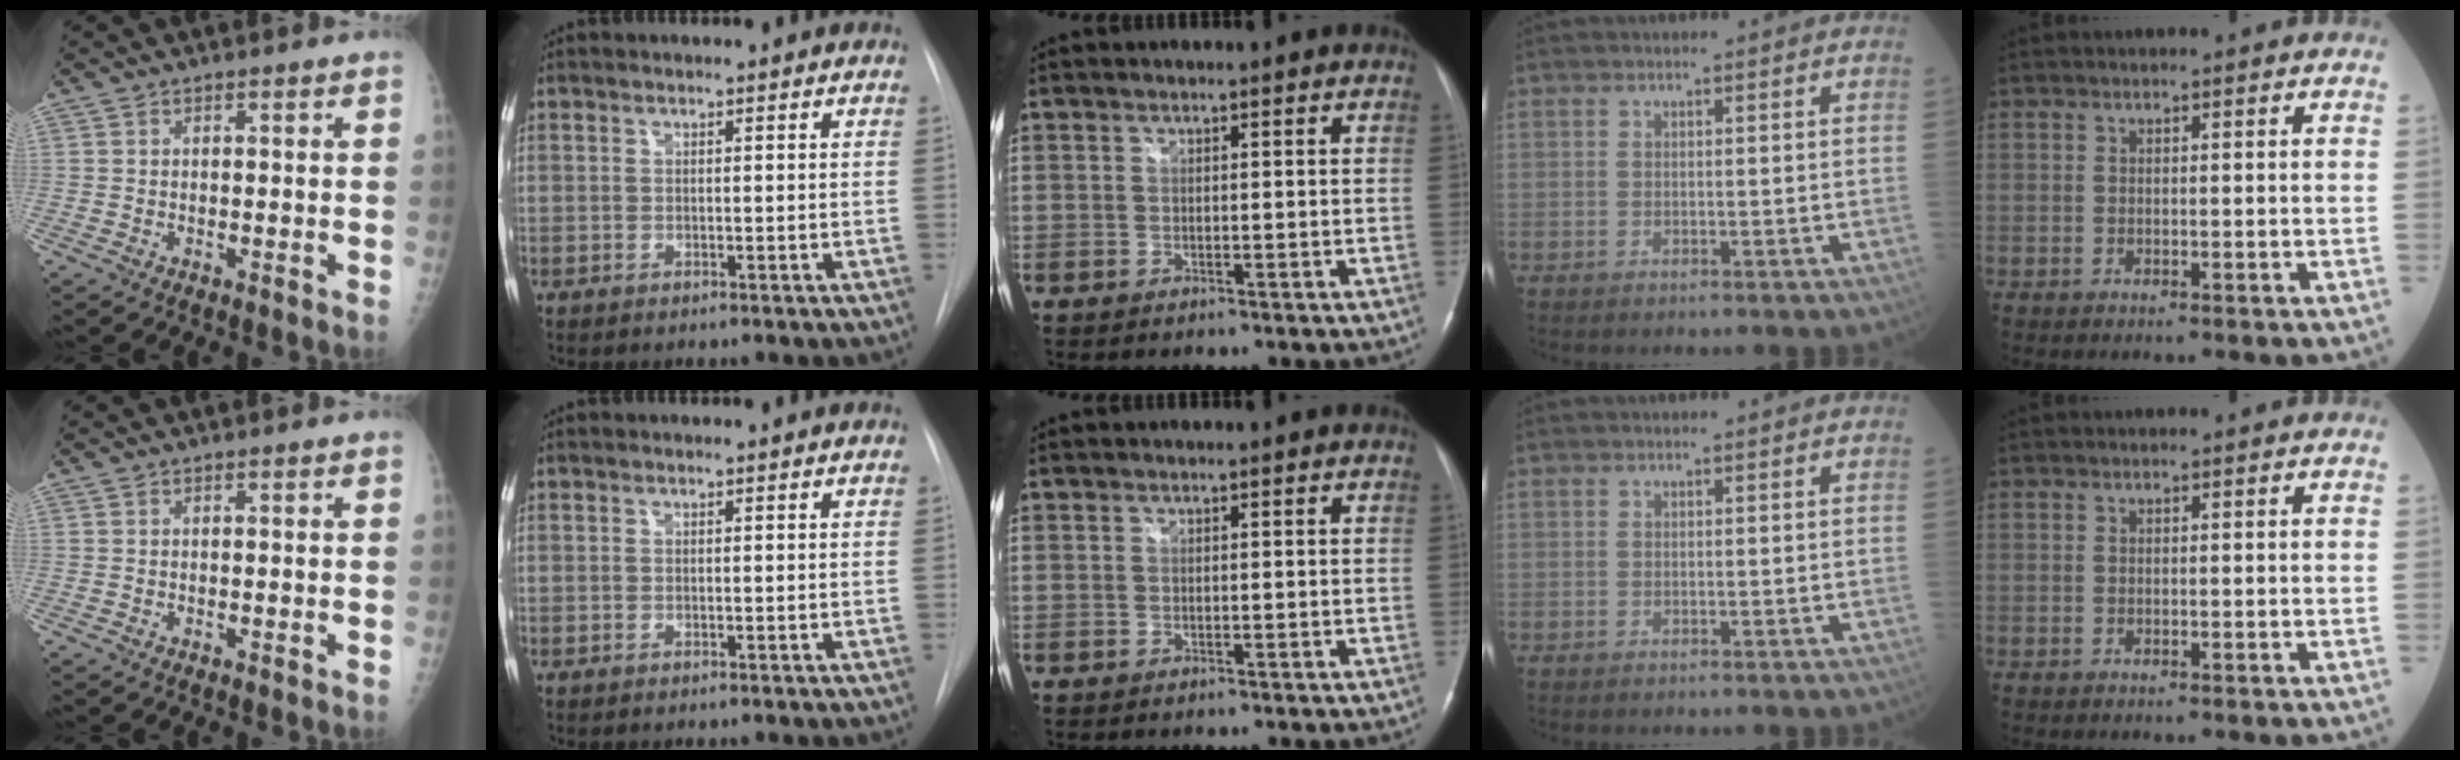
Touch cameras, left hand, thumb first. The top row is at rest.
{}